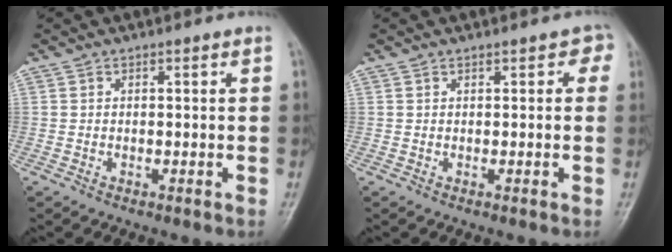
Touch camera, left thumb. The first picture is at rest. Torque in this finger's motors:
{"motor_torque": [-0.16, 0.11, -0.22, 0.06, 0.02]}